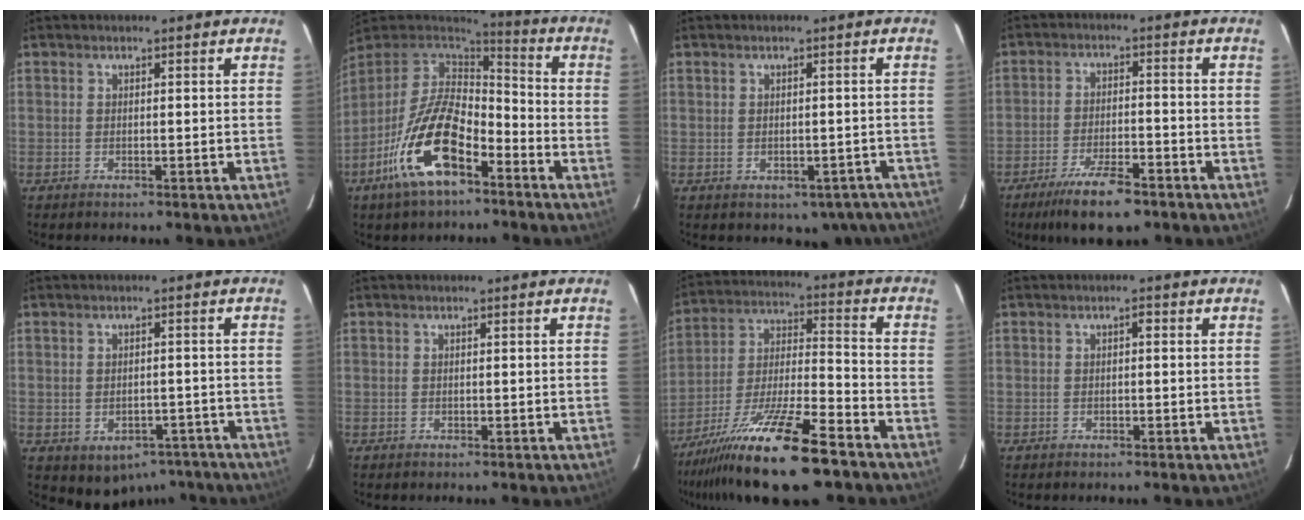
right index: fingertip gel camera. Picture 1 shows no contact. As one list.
[{"total": 16.1, "force": [-7.9, 6.4, 12.5], "torque": [-0.250, 0.003, -0.144]}, {"total": 7.4, "force": [-5.4, 4.6, 2.3], "torque": [-0.006, 0.015, -0.060]}, {"total": 8.8, "force": [-6.2, 2.0, 5.9], "torque": [-0.105, -0.012, -0.104]}, {"total": 7.9, "force": [-4.9, 5.6, 2.5], "torque": [-0.030, 0.016, -0.056]}, {"total": 0.0}, {"total": 18.4, "force": [-12.9, 1.7, 13.0], "torque": [-0.240, -0.030, -0.230]}, {"total": 0.7, "force": [0.1, 0.2, 0.6], "torque": [-0.009, 0.003, -0.001]}]